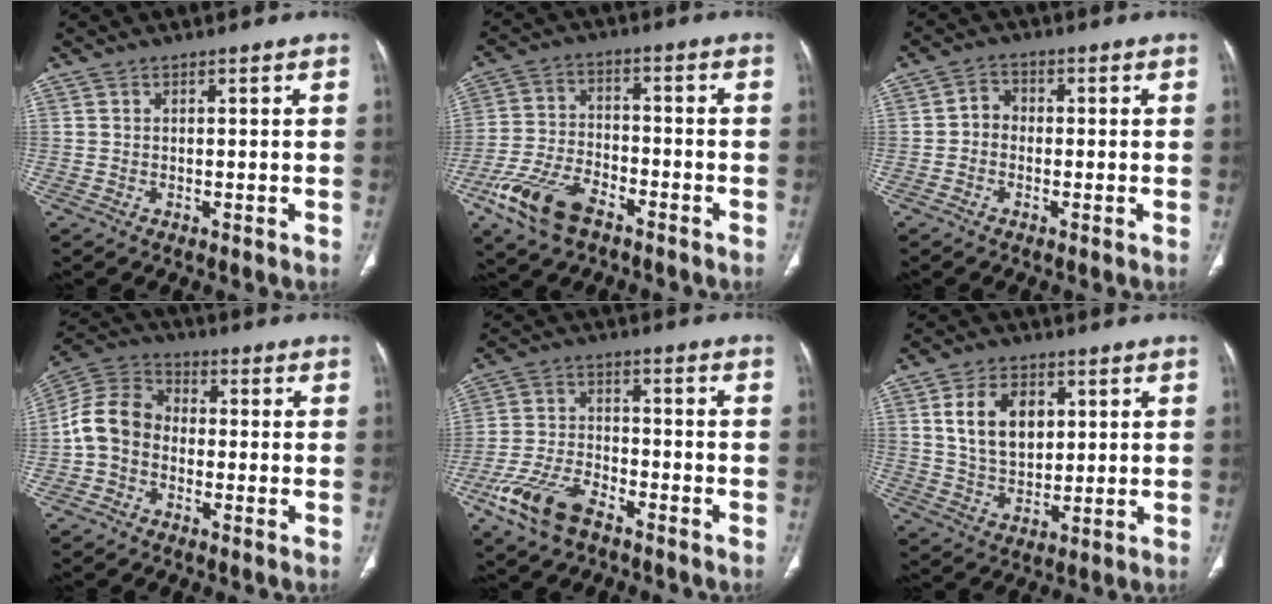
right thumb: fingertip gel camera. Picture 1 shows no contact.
{"total": 12.5, "force": [-7.4, 6.5, 7.8], "torque": [-0.155, 0.021, -0.142]}
{"total": 3.1, "force": [-0.6, 2.7, 1.5], "torque": [-0.008, 0.014, -0.021]}
{"total": 9.4, "force": [-1.9, 7.3, 5.6], "torque": [-0.102, 0.032, -0.052]}
{"total": 11.7, "force": [-7.4, 5.4, 7.3], "torque": [-0.150, 0.024, -0.147]}
{"total": 10.8, "force": [3.1, 7.2, 7.4], "torque": [-0.104, -0.013, 0.062]}